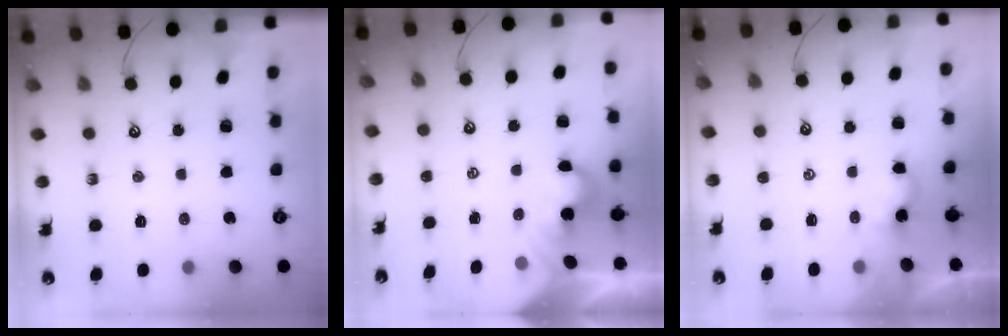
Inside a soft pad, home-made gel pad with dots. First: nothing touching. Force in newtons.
{"total": 2.1, "press": 2.1, "slide": 0.4}
{"total": 1.1, "press": 1.0, "slide": 0.3}